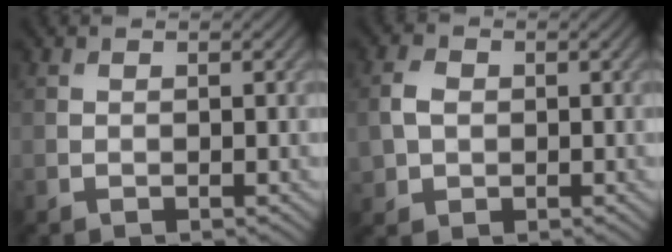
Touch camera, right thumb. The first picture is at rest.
{"total": 3.3, "force": [0.1, 2.6, 2.0], "torque": [-0.051, 0.002, 0.000]}